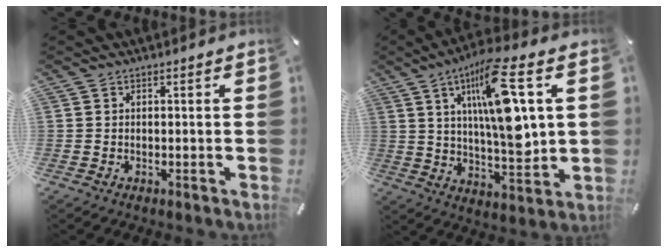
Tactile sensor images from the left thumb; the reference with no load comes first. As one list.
[{"total": 18.8, "force": [6.6, 5.8, 16.6], "torque": [-0.300, -0.027, 0.096]}]